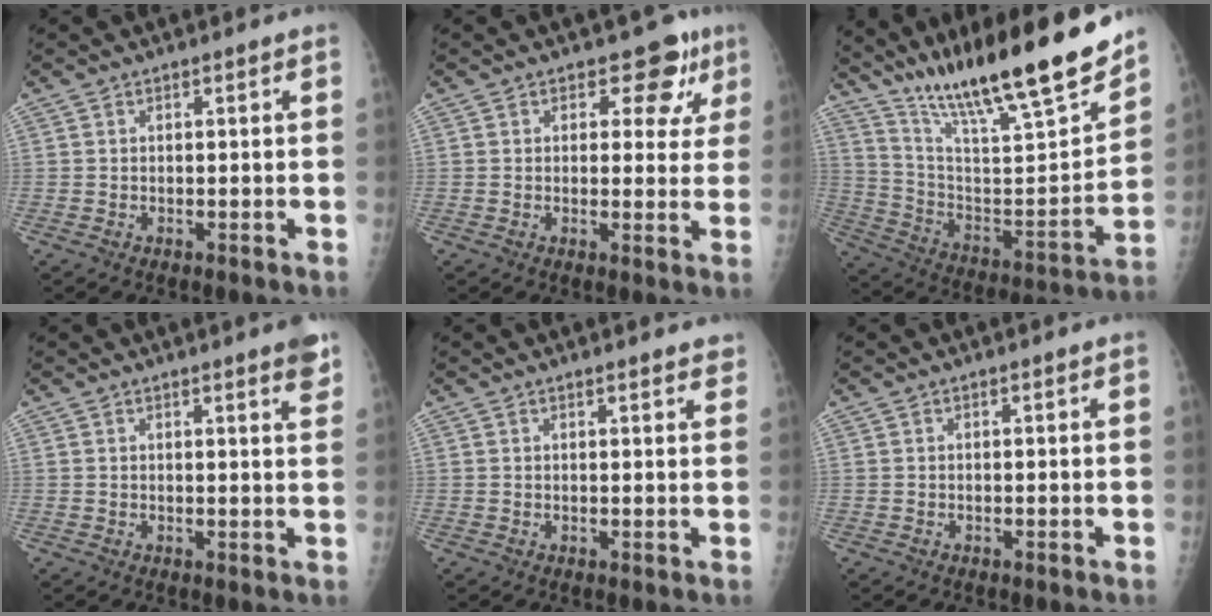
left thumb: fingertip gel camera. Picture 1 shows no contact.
{"total": 6.6, "force": [3.7, 4.5, 3.2], "torque": [0.003, -0.012, 0.036]}
{"total": 26.3, "force": [20.0, 4.0, 16.5], "torque": [-0.250, -0.081, 0.336]}
{"total": 3.5, "force": [2.4, 0.3, 2.6], "torque": [-0.025, -0.011, 0.027]}
{"total": 3.3, "force": [2.8, 0.8, 1.5], "torque": [-0.003, -0.006, 0.028]}
{"total": 0.0}